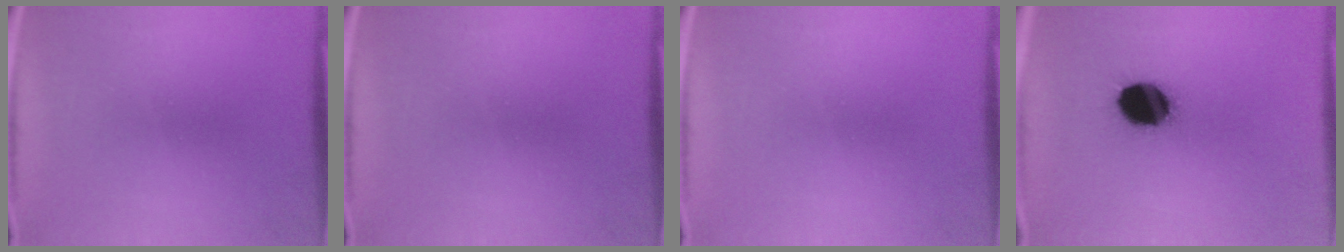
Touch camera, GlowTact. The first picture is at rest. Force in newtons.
{"total": 0.0}
{"total": 0.0}
{"total": 14.7}